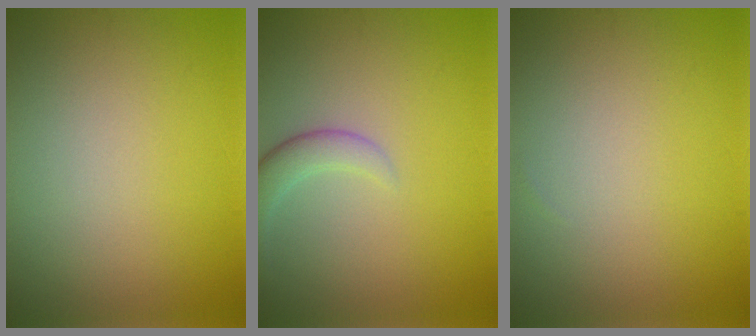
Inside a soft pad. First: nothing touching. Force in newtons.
{"total": 2.6, "press": 2.6, "slide": 0.3}
{"total": 0.0}